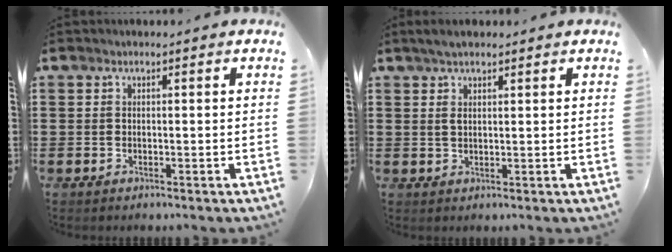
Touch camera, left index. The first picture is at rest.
{"total": 2.4, "force": [1.5, 0.8, 1.7], "torque": [-0.037, 0.006, 0.026]}